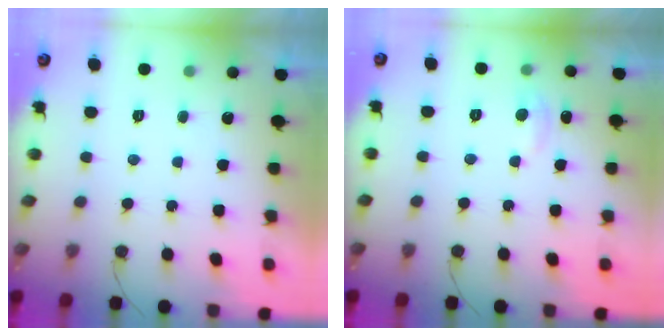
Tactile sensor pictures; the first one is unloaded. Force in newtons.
{"total": 3.2, "press": 3.2, "slide": 0.4}